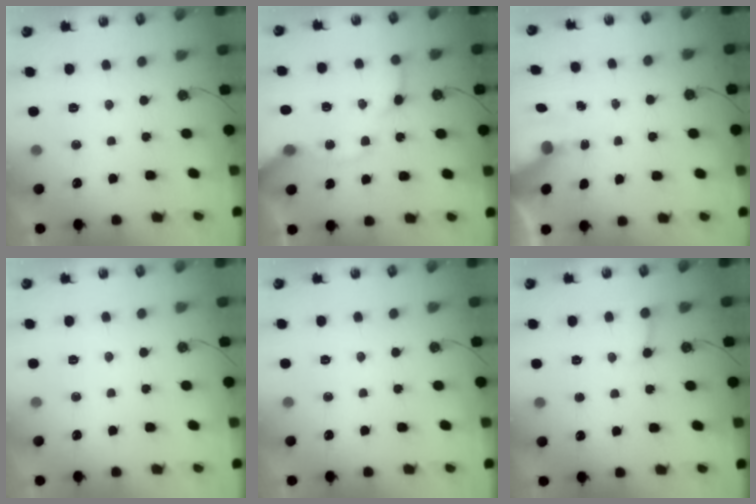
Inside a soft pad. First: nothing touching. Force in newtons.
{"total": 13.7, "press": 13.6, "slide": 2.1}
{"total": 6.7, "press": 6.7, "slide": 0.7}
{"total": 0.0}
{"total": 0.0}
{"total": 5.3, "press": 5.3, "slide": 0.3}